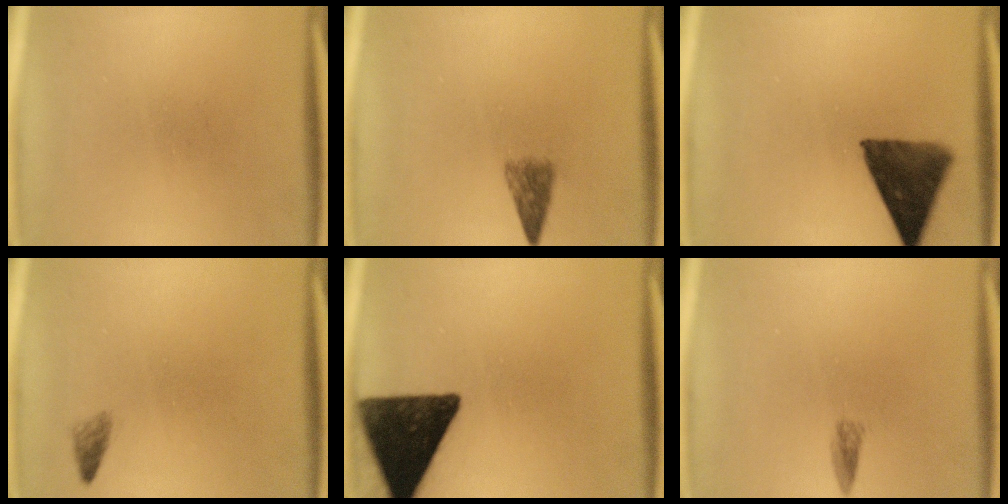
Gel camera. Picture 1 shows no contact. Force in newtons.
{"total": 2.9}
{"total": 11.0}
{"total": 1.1}
{"total": 16.3}
{"total": 1.3}